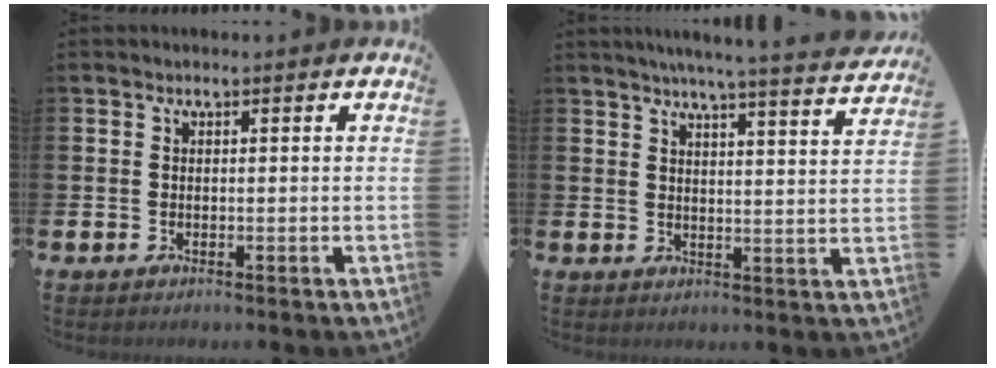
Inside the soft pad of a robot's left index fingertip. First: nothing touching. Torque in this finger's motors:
{"motor_torque": [1.00, -1.14, 0.18, 0.16]}